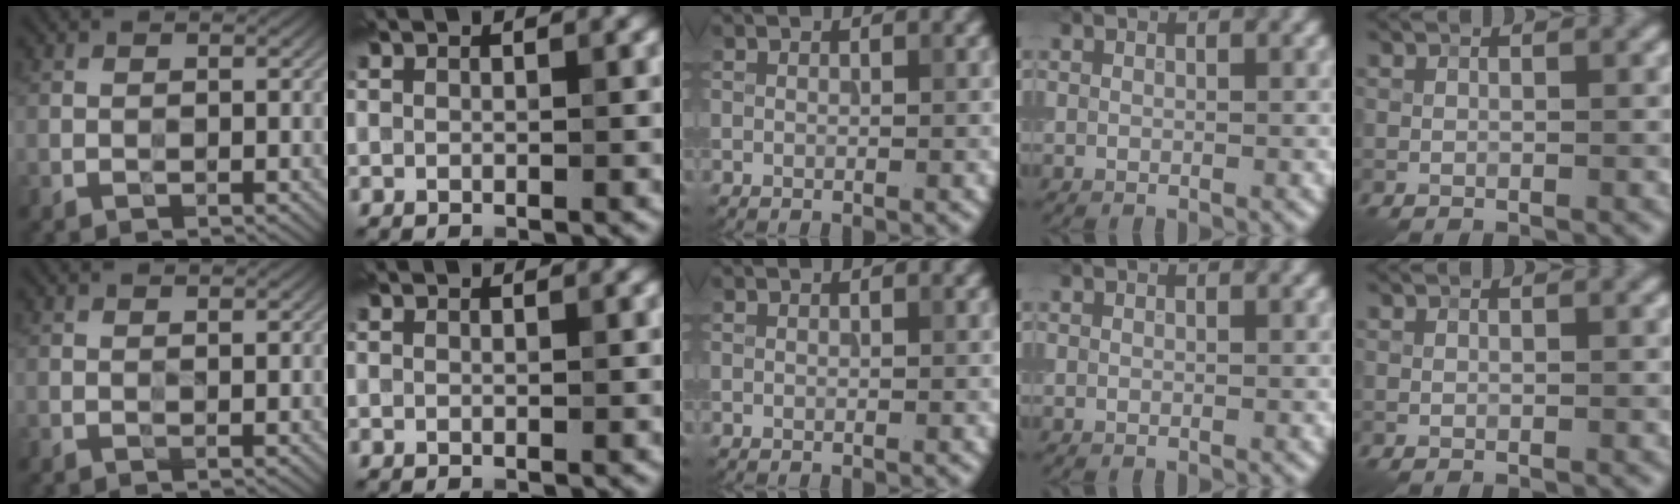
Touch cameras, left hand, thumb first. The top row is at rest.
{"thumb": {"total": 0.8, "force": [0.8, -0.3, -0.1], "torque": [0.000, 0.003, 0.010]}, "index": {"total": 0.6, "force": [0.6, 0.0, 0.1], "torque": [-0.002, -0.003, 0.004]}}